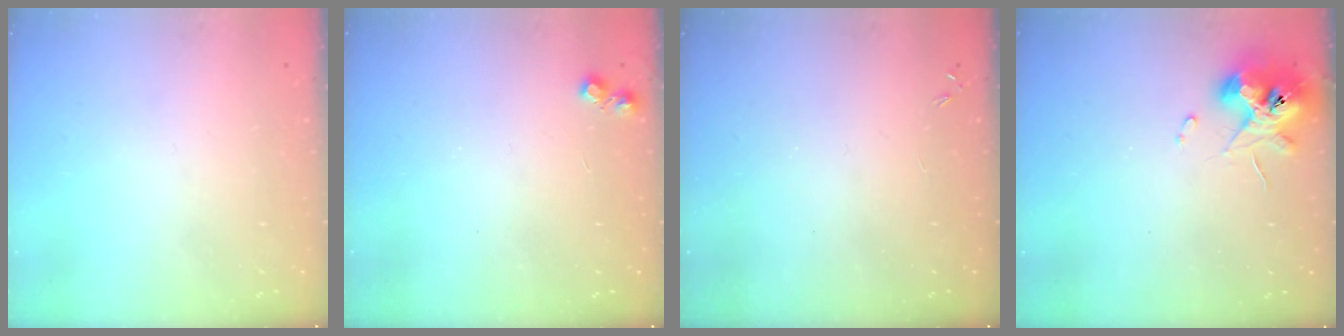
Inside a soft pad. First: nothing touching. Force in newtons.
{"total": 4.3, "press": 4.3, "slide": 0.6}
{"total": 0.0}
{"total": 10.5, "press": 10.4, "slide": 1.4}